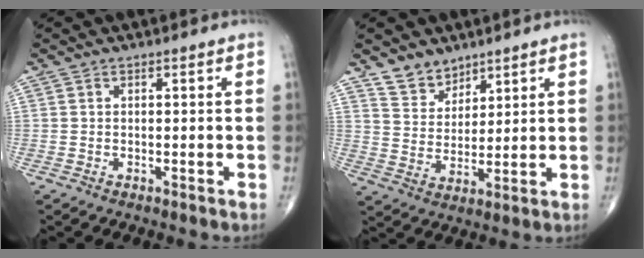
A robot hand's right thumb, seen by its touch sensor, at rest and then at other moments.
{"total": 6.5, "force": [5.1, 3.8, 1.4], "torque": [0.002, -0.042, 0.101]}